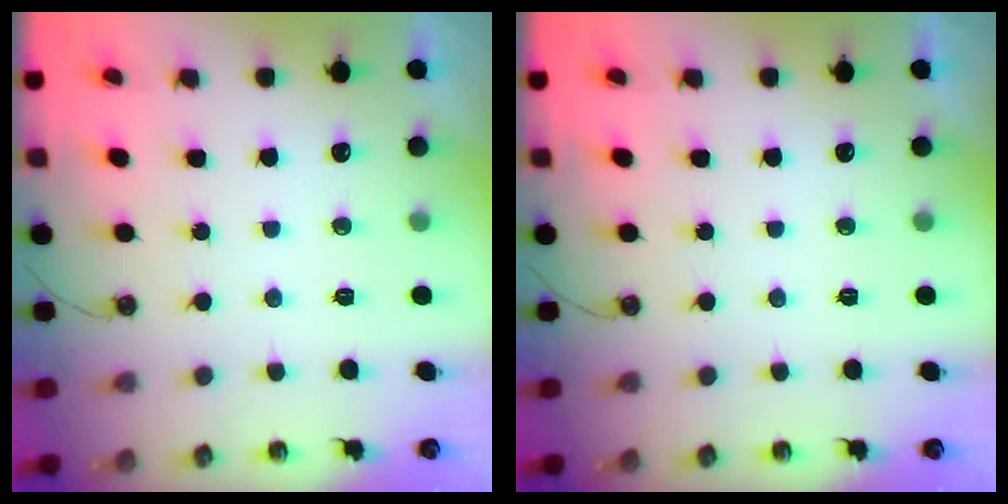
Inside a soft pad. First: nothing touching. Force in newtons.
{"total": 0.0}